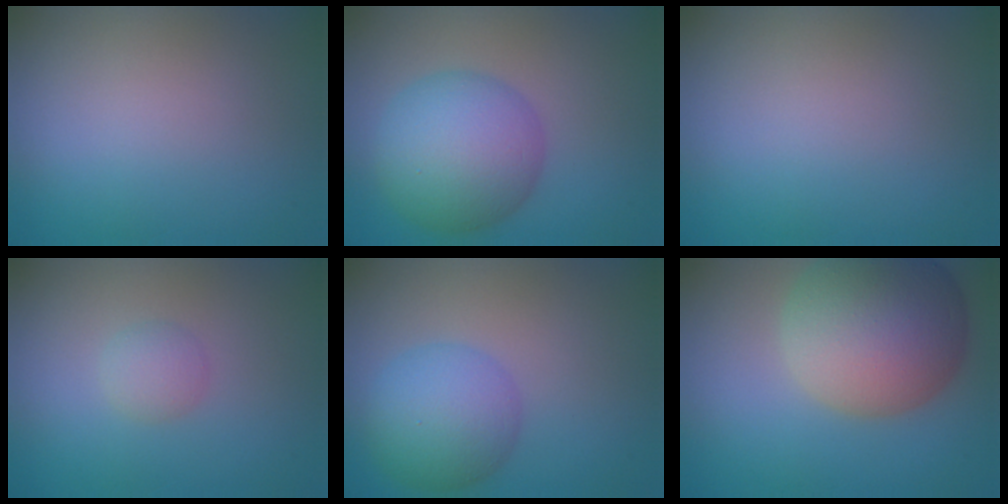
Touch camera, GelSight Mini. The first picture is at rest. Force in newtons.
{"total": 7.4, "press": 7.4, "slide": 0.1}
{"total": 0.0}
{"total": 1.4, "press": 1.4, "slide": 0.0}
{"total": 5.2, "press": 5.2, "slide": 0.2}
{"total": 10.5, "press": 10.4, "slide": 0.7}